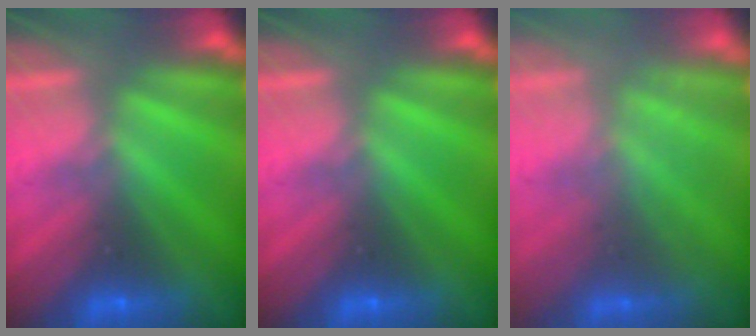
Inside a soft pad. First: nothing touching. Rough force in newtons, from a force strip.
{"total": 0.0}
{"total": 2.2}